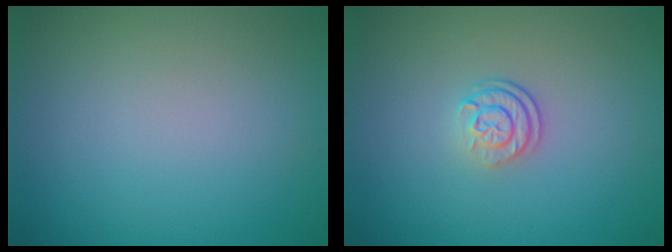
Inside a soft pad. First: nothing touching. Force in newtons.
{"total": 2.4, "press": 1.7, "slide": 1.7}